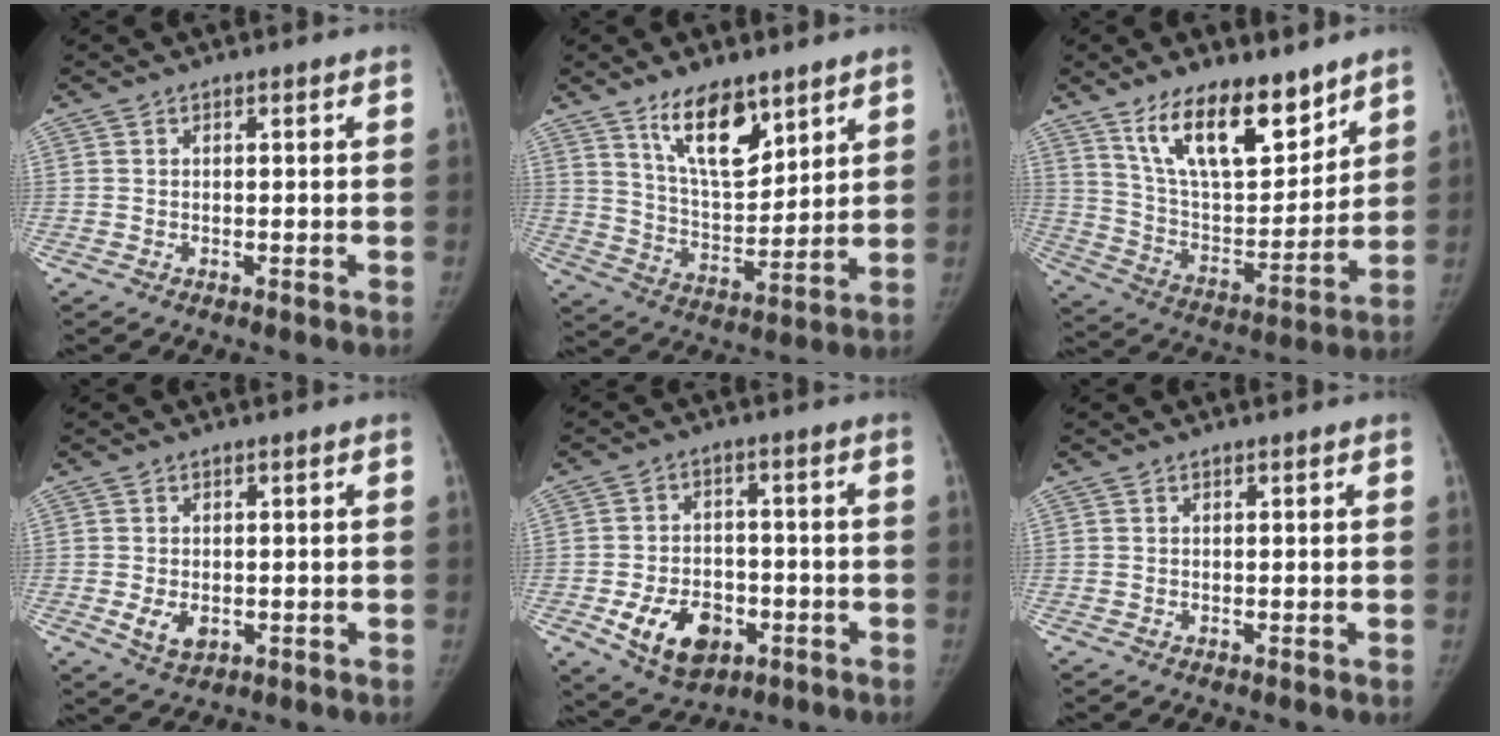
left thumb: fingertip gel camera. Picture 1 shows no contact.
{"total": 12.8, "force": [8.2, 5.4, 8.2], "torque": [-0.110, -0.059, 0.155]}
{"total": 18.2, "force": [12.3, 7.4, 11.2], "torque": [-0.142, -0.078, 0.225]}
{"total": 3.8, "force": [-0.7, 2.6, 2.7], "torque": [-0.045, -0.007, -0.003]}
{"total": 11.4, "force": [-4.2, 7.8, 7.1], "torque": [-0.093, 0.016, -0.056]}
{"total": 0.0}